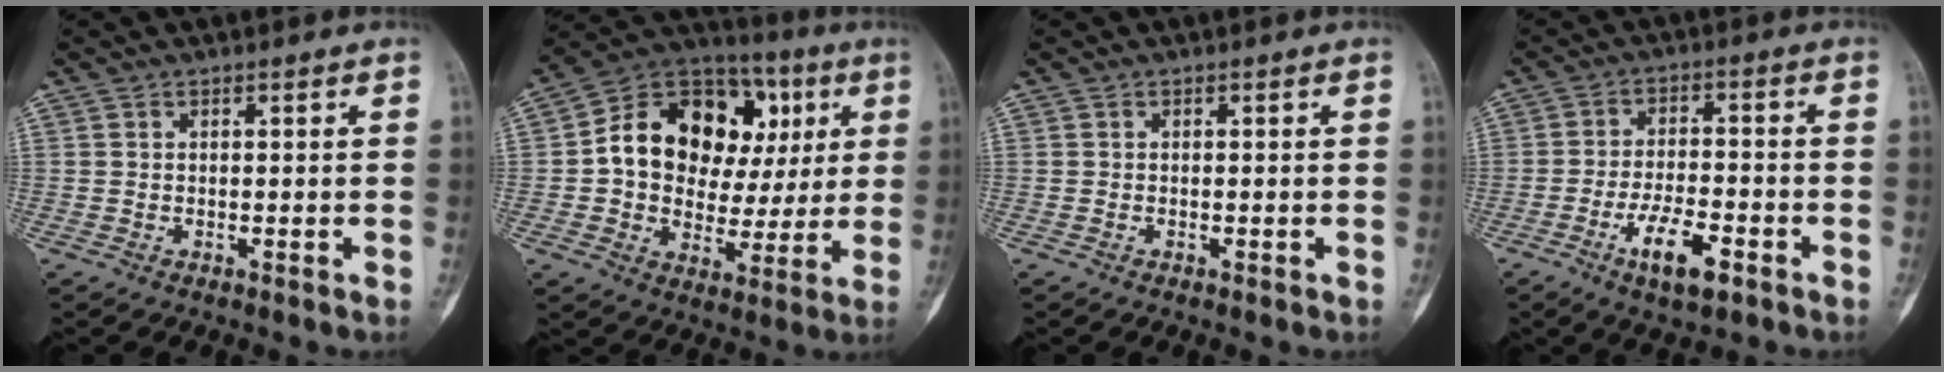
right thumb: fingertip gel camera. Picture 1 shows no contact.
{"total": 21.7, "force": [4.1, 15.8, 14.3], "torque": [-0.179, 0.035, 0.070]}
{"total": 0.0}
{"total": 8.5, "force": [-4.3, 3.1, 6.6], "torque": [-0.118, 0.018, -0.072]}